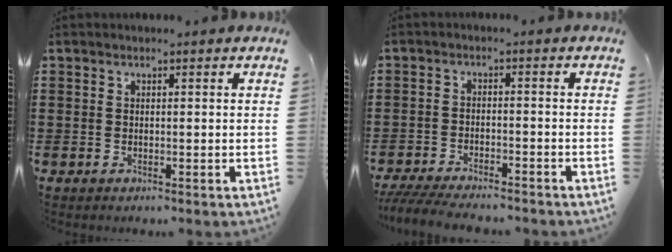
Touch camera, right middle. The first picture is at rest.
{"total": 4.6, "force": [-4.4, 0.4, 1.3], "torque": [-0.036, -0.010, -0.090]}